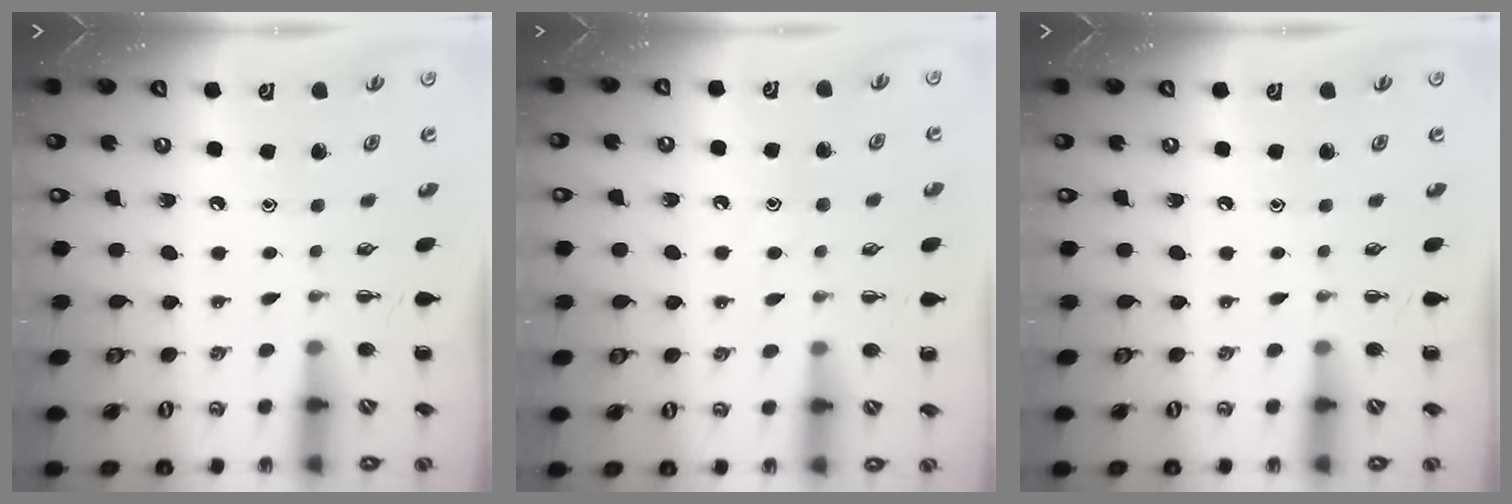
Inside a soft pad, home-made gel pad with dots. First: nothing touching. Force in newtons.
{"total": 6.9, "press": 6.8, "slide": 1.2}
{"total": 0.0}